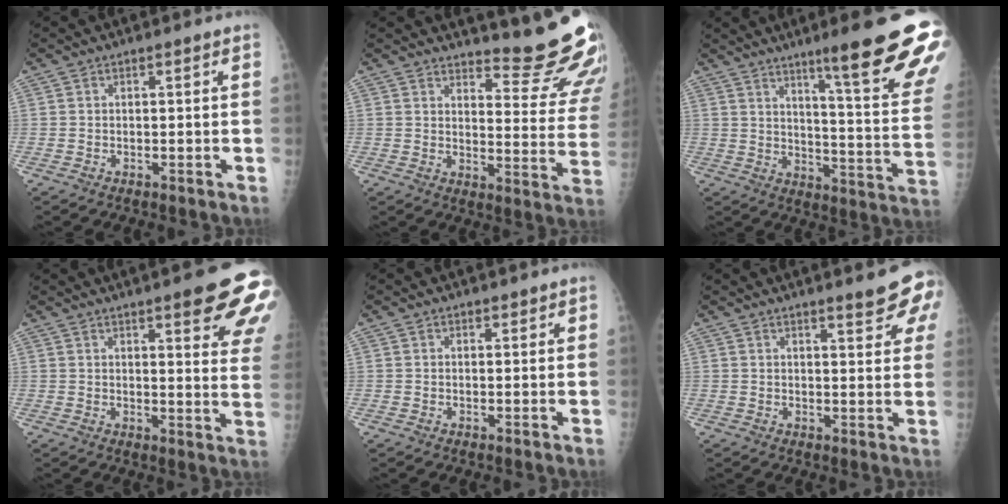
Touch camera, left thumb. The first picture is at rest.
{"total": 15.4, "force": [14.4, 1.7, 5.3], "torque": [-0.037, -0.167, 0.170]}
{"total": 21.8, "force": [13.9, 1.5, 16.7], "torque": [-0.200, -0.080, 0.195]}
{"total": 16.9, "force": [10.1, 3.6, 13.0], "torque": [-0.139, -0.042, 0.113]}
{"total": 1.2, "force": [0.9, 0.8, 0.1], "torque": [0.017, -0.004, 0.006]}
{"total": 7.8, "force": [5.4, 1.8, 5.3], "torque": [-0.044, -0.025, 0.058]}